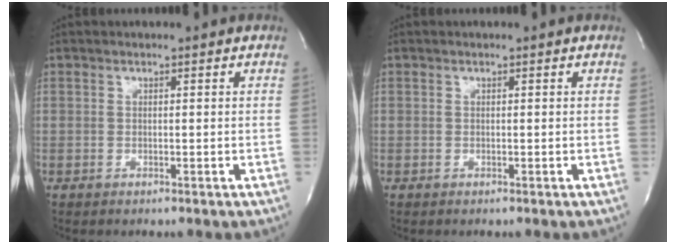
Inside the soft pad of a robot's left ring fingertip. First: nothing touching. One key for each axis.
{"total": 0.0}